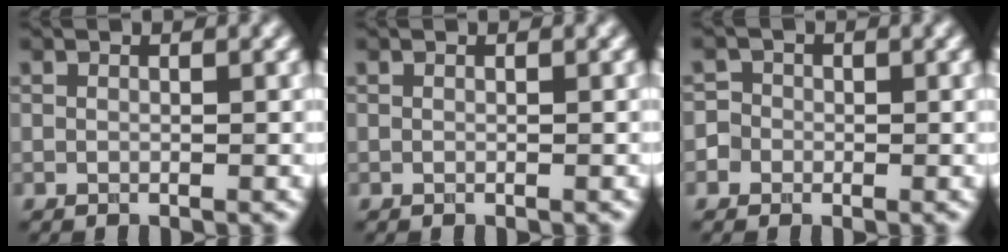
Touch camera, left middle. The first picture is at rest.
{"total": 0.0}
{"total": 2.2, "force": [-0.7, 2.0, 0.3], "torque": [0.010, 0.011, -0.024]}